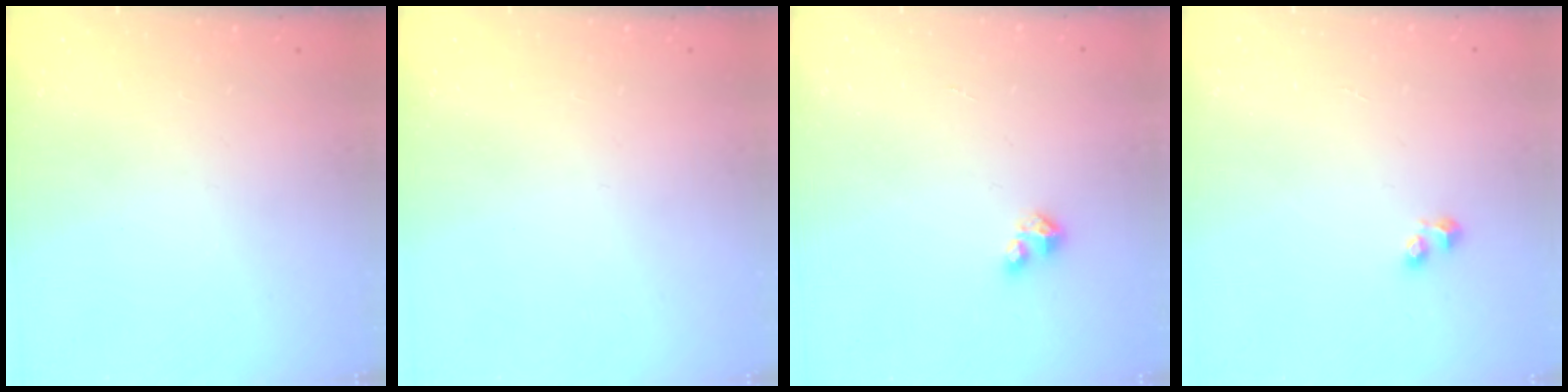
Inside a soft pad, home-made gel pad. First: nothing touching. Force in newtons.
{"total": 0.0}
{"total": 2.1, "press": 2.1, "slide": 0.2}
{"total": 1.7, "press": 1.6, "slide": 0.6}